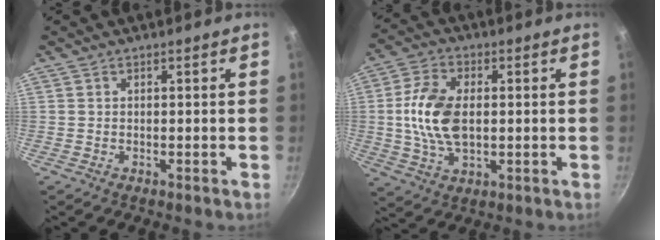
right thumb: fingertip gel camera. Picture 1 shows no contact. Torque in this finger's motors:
{"motor_torque": [-0.84, 1.15, 1.13, 0.25, 0.11]}